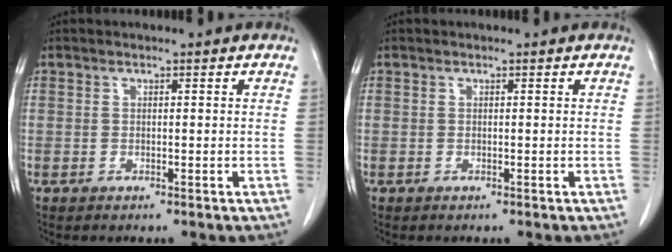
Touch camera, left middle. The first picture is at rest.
{"total": 0.0}